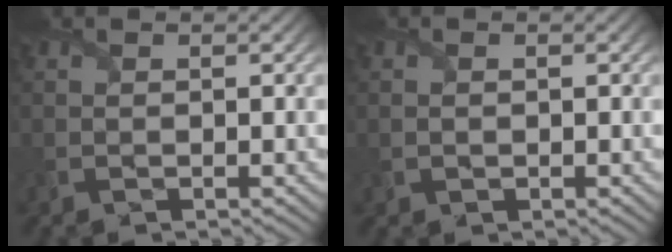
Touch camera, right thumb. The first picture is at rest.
{"total": 1.1, "force": [0.0, 0.9, 0.7], "torque": [-0.016, -0.003, 0.002]}